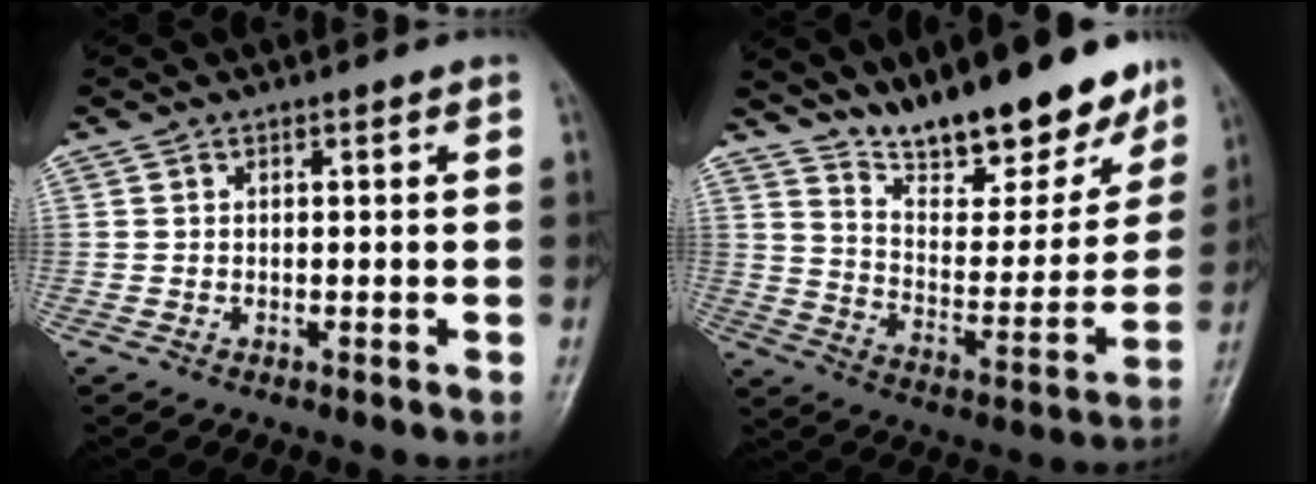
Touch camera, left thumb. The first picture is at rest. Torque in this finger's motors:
{"motor_torque": [1.12, -0.20, 1.27, -1.50, 0.29]}